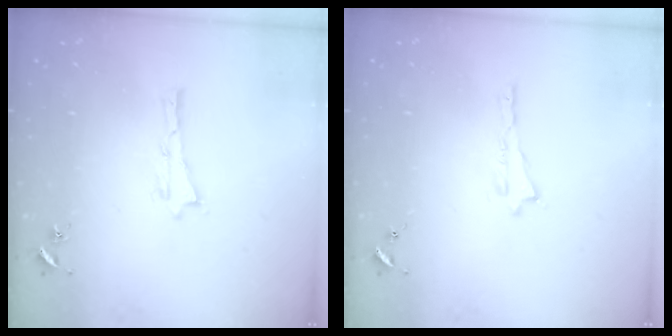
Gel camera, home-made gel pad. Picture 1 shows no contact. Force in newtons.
{"total": 0.0}